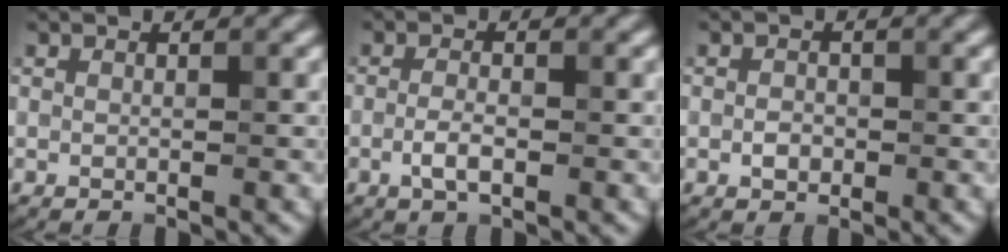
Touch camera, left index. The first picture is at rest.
{"total": 2.0, "force": [-0.6, 0.7, 1.7], "torque": [-0.037, 0.000, -0.017]}
{"total": 1.3, "force": [-0.4, 0.9, 0.8], "torque": [-0.013, 0.000, -0.010]}